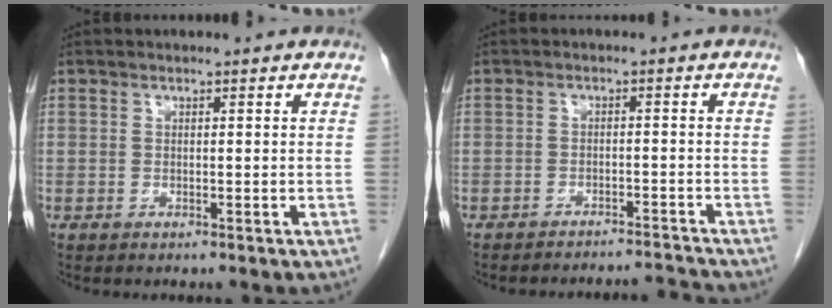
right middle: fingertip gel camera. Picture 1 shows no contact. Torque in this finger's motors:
{"motor_torque": [-0.11, -0.20, -0.06, 0.02]}